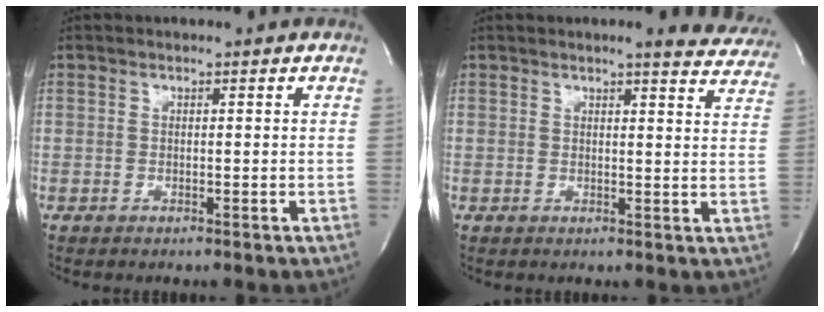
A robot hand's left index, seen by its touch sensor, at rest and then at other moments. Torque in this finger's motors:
{"motor_torque": [0.00, -0.06, 0.14, 0.00]}